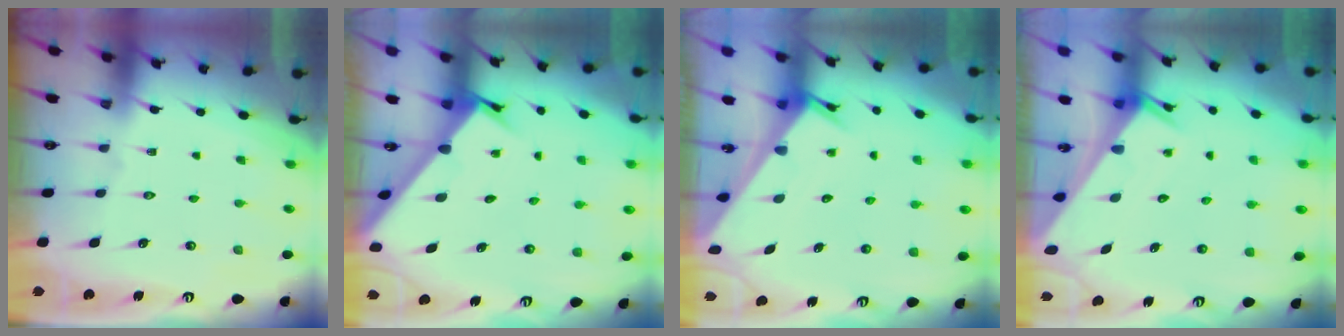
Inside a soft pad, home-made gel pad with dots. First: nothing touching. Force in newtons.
{"total": 2.5, "press": 2.5, "slide": 0.3}
{"total": 3.3, "press": 3.3, "slide": 0.2}
{"total": 2.6, "press": 2.6, "slide": 0.1}